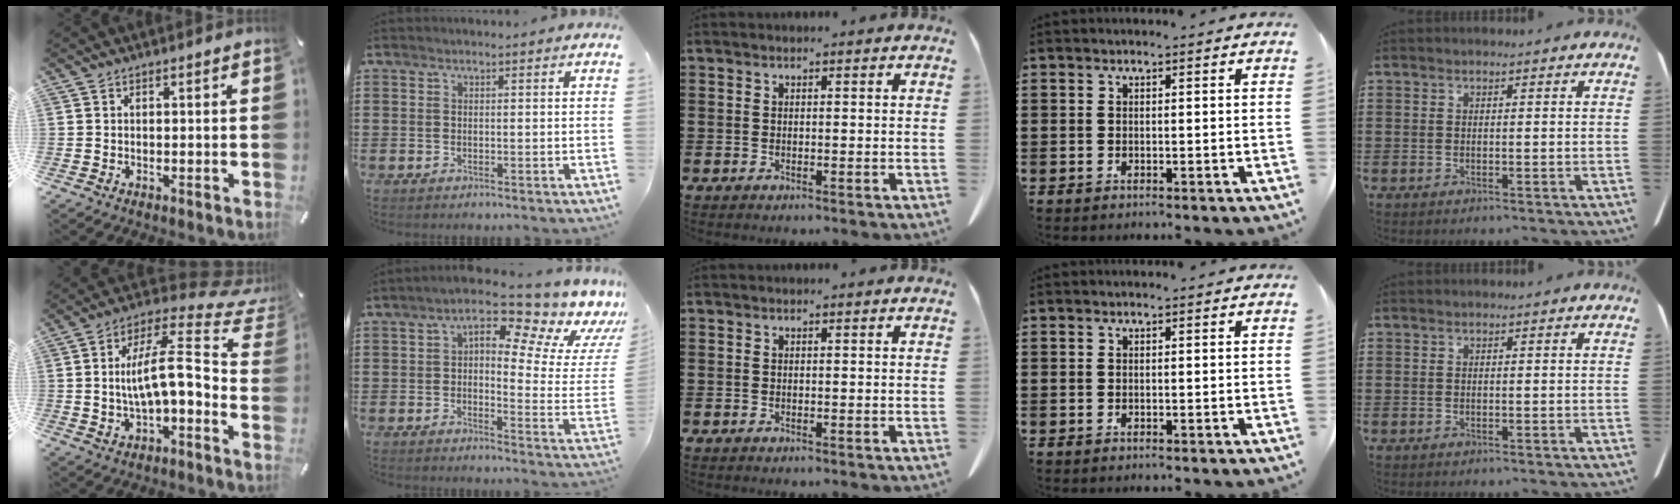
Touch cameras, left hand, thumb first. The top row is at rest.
{"thumb": {"total": 14.0, "force": [0.9, 5.9, 12.7], "torque": [-0.210, -0.017, 0.011]}, "index": {"total": 9.9, "force": [6.1, 2.7, 7.3], "torque": [-0.104, -0.062, 0.093]}}